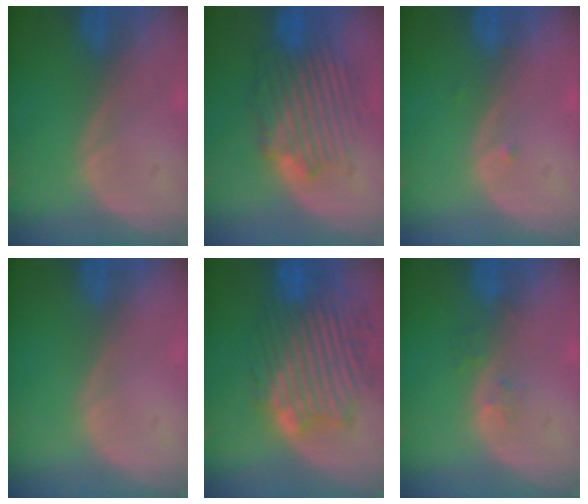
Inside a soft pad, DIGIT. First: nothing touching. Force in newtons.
{"total": 8.7, "press": 8.6, "slide": 1.6}
{"total": 0.6, "press": 0.5, "slide": 0.3}
{"total": 0.0}
{"total": 13.1, "press": 11.6, "slide": 6.2}
{"total": 1.6, "press": 1.6, "slide": 0.1}